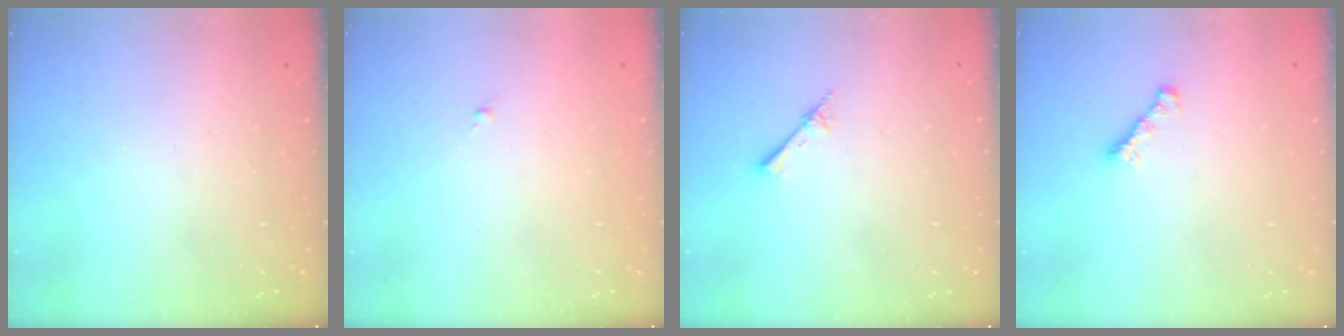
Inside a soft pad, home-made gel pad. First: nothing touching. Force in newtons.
{"total": 0.0}
{"total": 2.4, "press": 2.4, "slide": 0.3}
{"total": 1.6, "press": 1.4, "slide": 0.6}